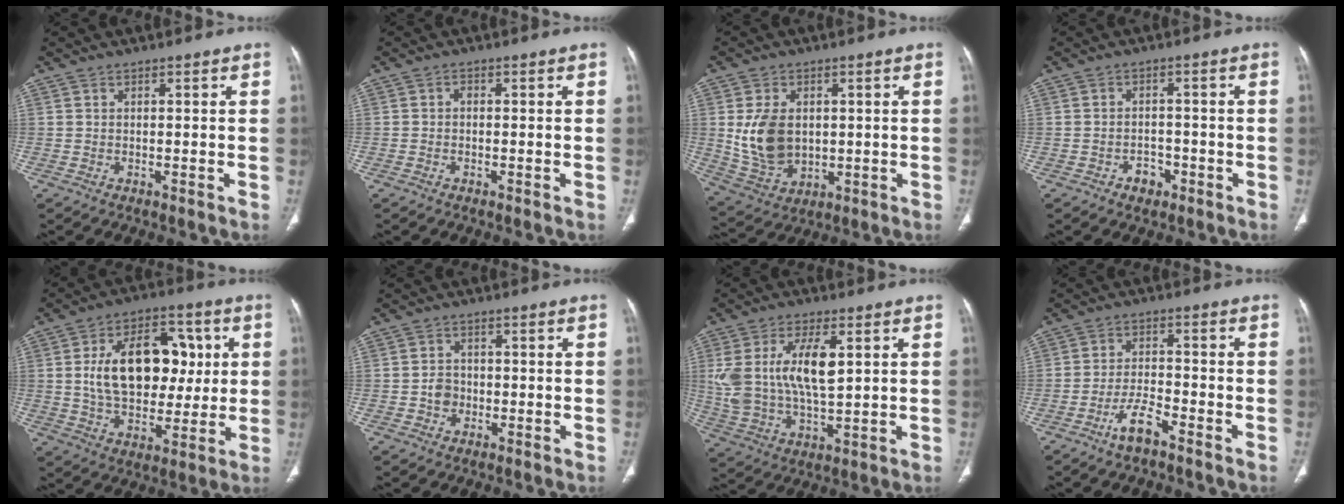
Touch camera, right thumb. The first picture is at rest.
{"total": 0.7, "force": [-0.3, 0.5, 0.5], "torque": [-0.002, 0.002, -0.012]}
{"total": 10.7, "force": [1.0, 7.6, 7.6], "torque": [-0.125, -0.009, 0.037]}
{"total": 3.1, "force": [-1.8, 2.2, 1.3], "torque": [-0.003, 0.016, -0.026]}
{"total": 19.3, "force": [2.9, 12.4, 14.6], "torque": [-0.192, 0.010, 0.049]}
{"total": 3.0, "force": [-0.8, 2.6, 1.2], "torque": [-0.005, 0.011, -0.018]}
{"total": 14.4, "force": [3.4, 6.6, 12.3], "torque": [-0.249, -0.010, 0.072]}
{"total": 5.5, "force": [-3.9, 1.4, 3.7], "torque": [-0.072, 0.022, -0.075]}